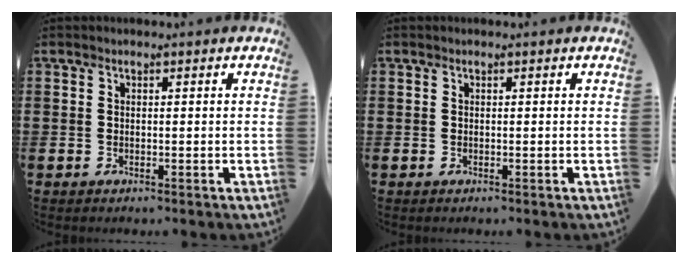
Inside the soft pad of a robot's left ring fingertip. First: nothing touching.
{"total": 0.0}